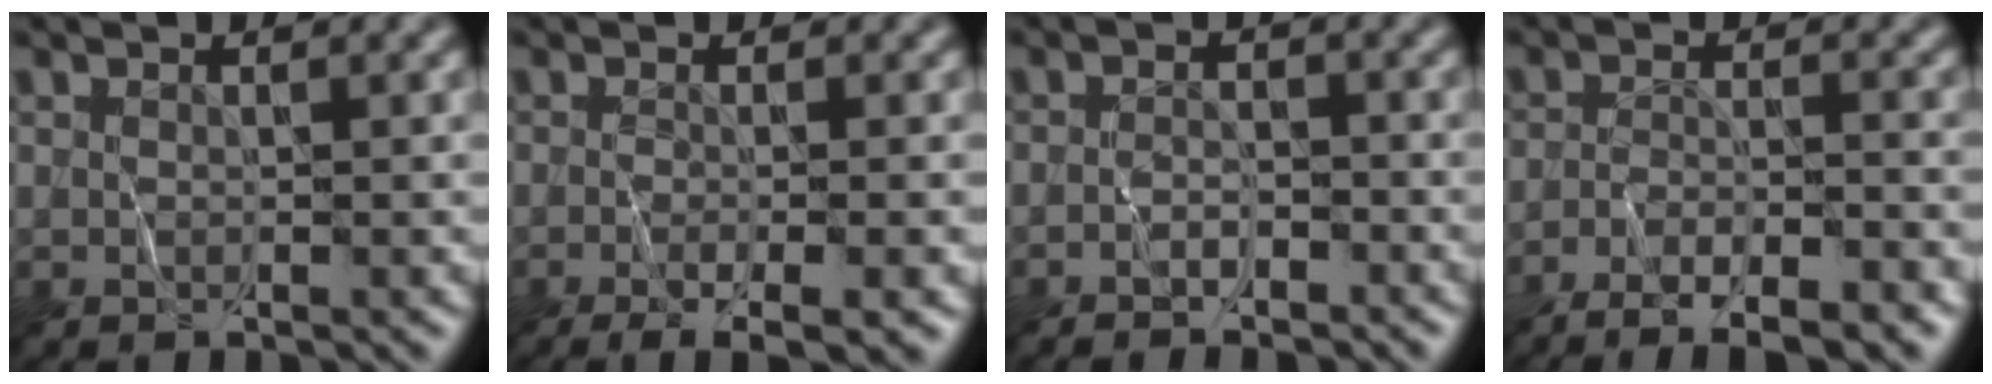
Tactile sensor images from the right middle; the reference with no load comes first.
{"total": 5.4, "force": [-2.5, 1.4, 4.5], "torque": [-0.054, -0.009, -0.032]}
{"total": 2.0, "force": [-1.8, 0.4, 0.6], "torque": [-0.003, 0.005, -0.033]}
{"total": 7.7, "force": [-5.9, 1.6, 4.7], "torque": [-0.073, -0.011, -0.094]}